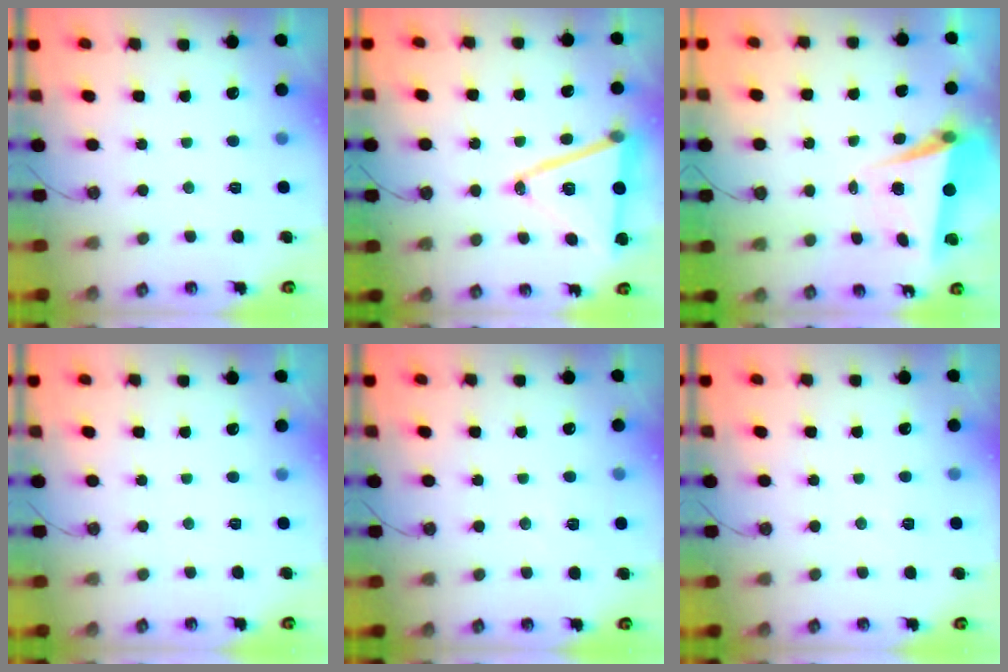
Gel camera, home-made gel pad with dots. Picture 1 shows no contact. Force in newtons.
{"total": 18.1, "press": 17.7, "slide": 3.8}
{"total": 6.3, "press": 4.6, "slide": 4.2}
{"total": 0.0}
{"total": 5.7, "press": 4.7, "slide": 3.2}
{"total": 5.4, "press": 3.0, "slide": 4.5}